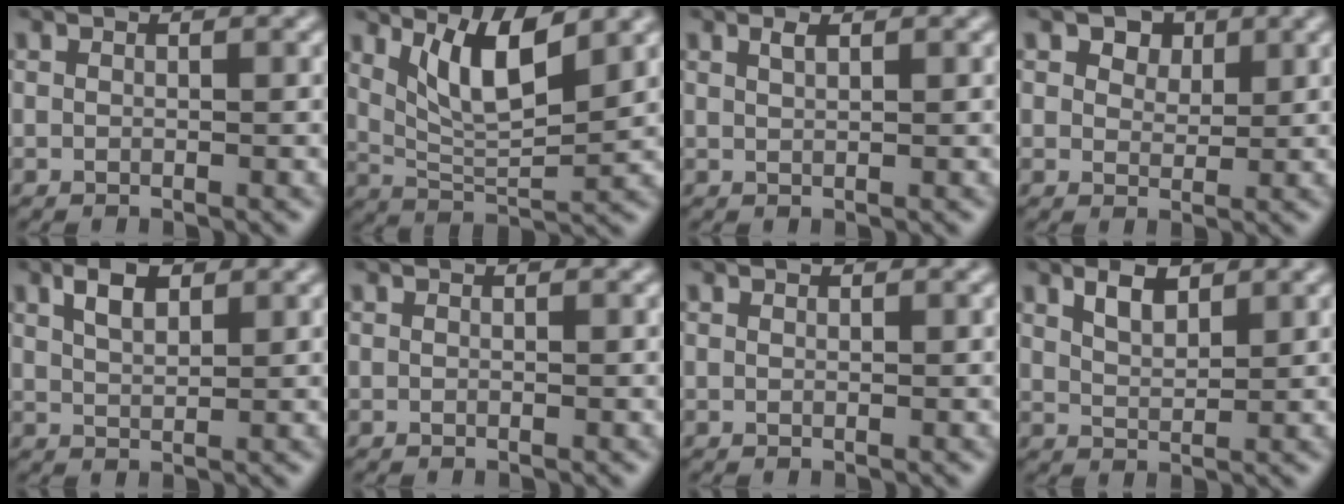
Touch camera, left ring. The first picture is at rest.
{"total": 6.0, "force": [3.1, 1.6, 4.8], "torque": [-0.090, -0.010, 0.061]}
{"total": 1.0, "force": [0.7, 0.2, 0.6], "torque": [-0.012, 0.001, 0.013]}
{"total": 3.2, "force": [1.9, 2.0, 1.5], "torque": [-0.029, -0.007, 0.026]}
{"total": 2.8, "force": [1.6, 1.2, 1.9], "torque": [-0.039, 0.004, 0.031]}
{"total": 0.0}
{"total": 0.0}
{"total": 2.5, "force": [1.7, 1.0, 1.5], "torque": [-0.030, 0.000, 0.034]}